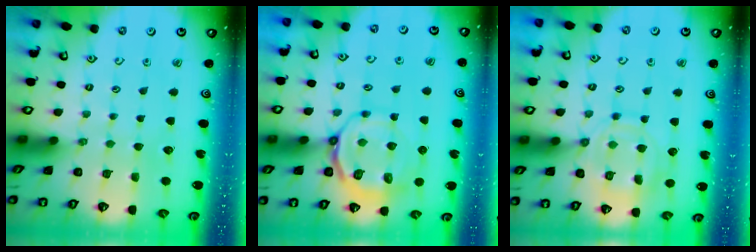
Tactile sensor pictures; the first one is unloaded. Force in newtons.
{"total": 10.7, "press": 10.3, "slide": 2.8}
{"total": 13.1, "press": 13.0, "slide": 1.2}